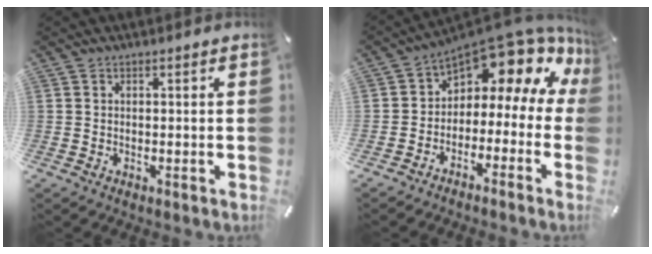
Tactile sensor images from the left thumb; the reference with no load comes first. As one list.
[{"total": 12.6, "force": [8.9, 5.6, 7.0], "torque": [-0.099, -0.084, 0.143]}]